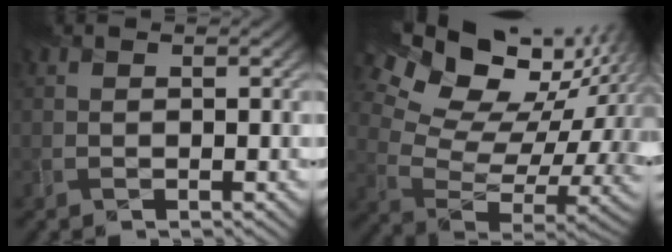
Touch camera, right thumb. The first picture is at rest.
{"total": 19.2, "force": [8.8, 11.5, 12.6], "torque": [-0.234, 0.035, 0.161]}